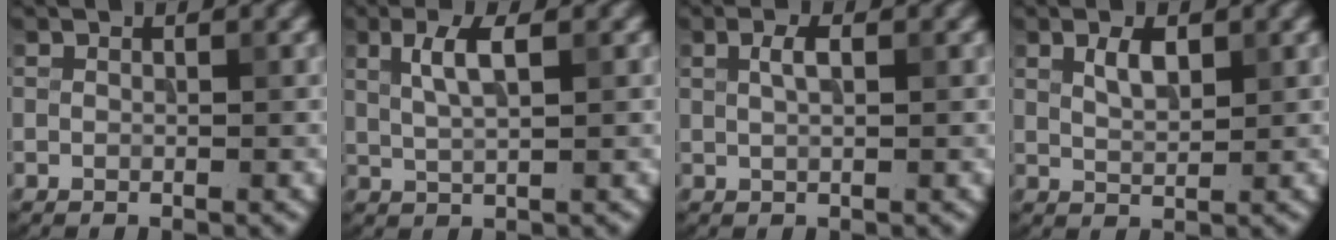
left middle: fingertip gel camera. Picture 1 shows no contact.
{"total": 3.1, "force": [1.1, 0.9, 2.8], "torque": [-0.053, 0.003, 0.022]}
{"total": 1.5, "force": [0.5, 0.5, 1.3], "torque": [-0.026, 0.003, 0.010]}
{"total": 2.2, "force": [1.0, 1.0, 1.7], "torque": [-0.034, 0.001, 0.021]}